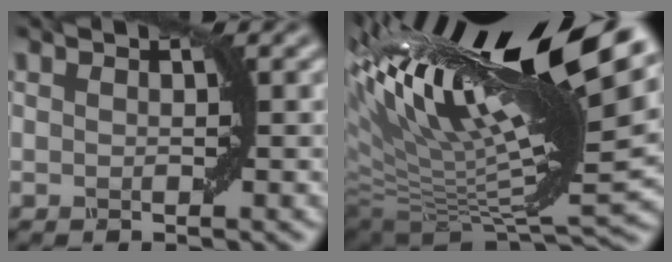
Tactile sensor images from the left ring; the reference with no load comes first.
{"total": 16.9, "force": [7.2, 5.7, 14.2], "torque": [-0.265, 0.026, 0.120]}